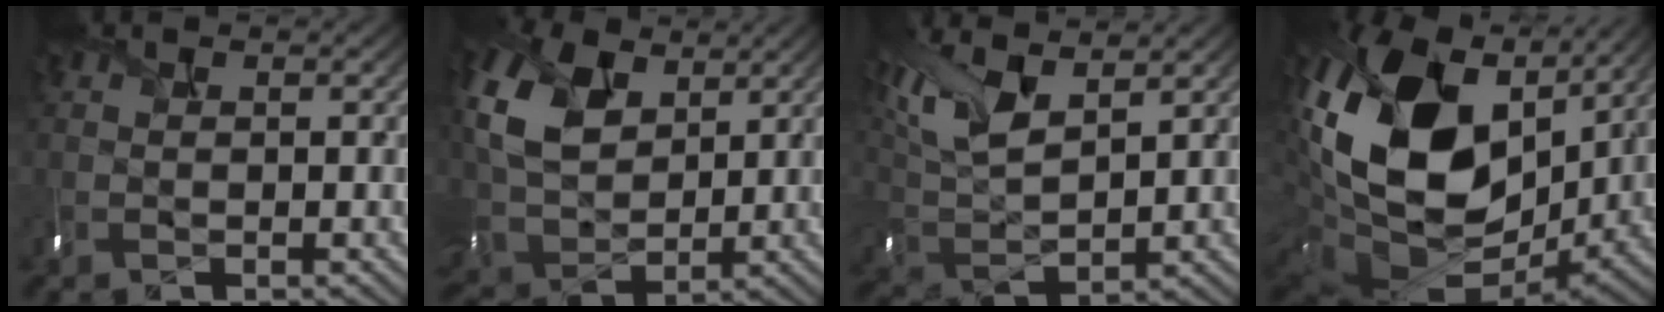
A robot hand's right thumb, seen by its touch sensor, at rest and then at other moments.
{"total": 10.1, "force": [4.1, 6.9, 6.2], "torque": [-0.185, 0.009, 0.085]}
{"total": 11.1, "force": [6.4, 4.5, 7.8], "torque": [-0.206, 0.014, 0.126]}
{"total": 21.4, "force": [4.9, 14.7, 14.7], "torque": [-0.345, -0.011, 0.102]}